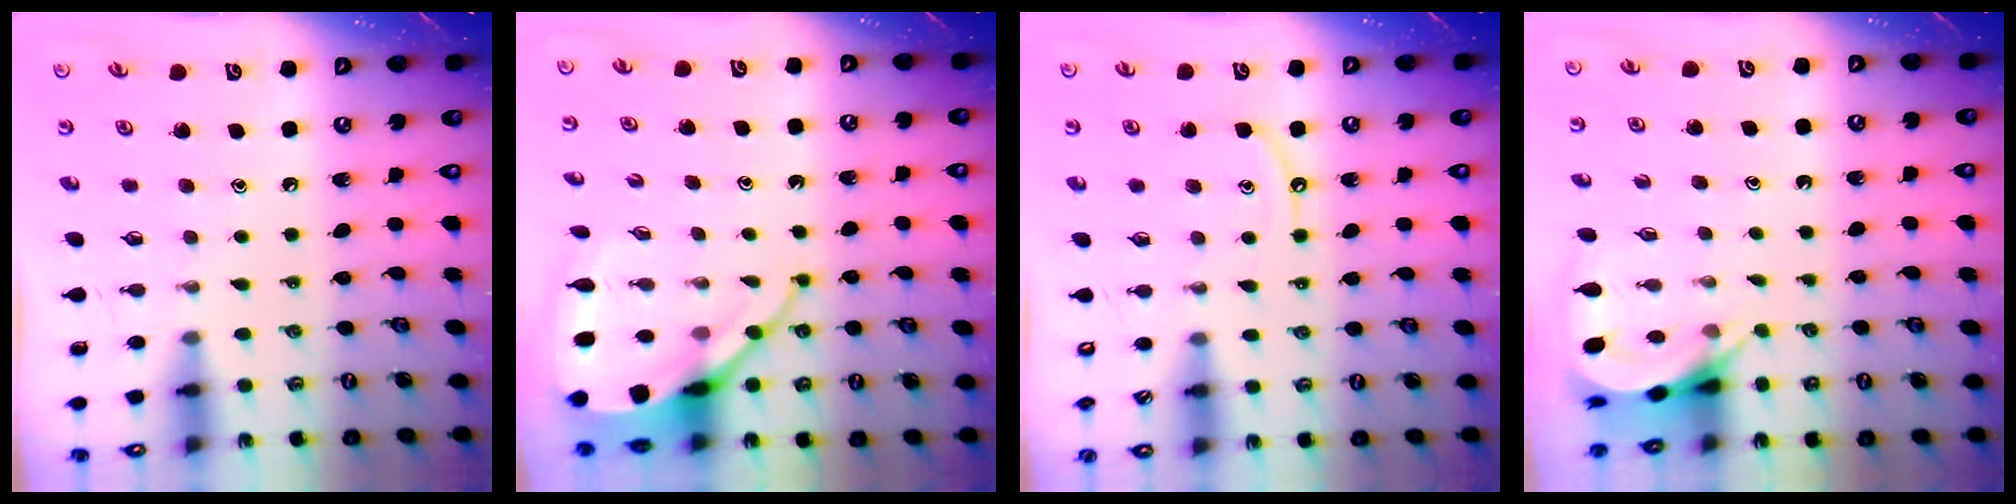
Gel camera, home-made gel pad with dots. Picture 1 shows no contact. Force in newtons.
{"total": 9.2, "press": 9.1, "slide": 1.1}
{"total": 6.1, "press": 6.0, "slide": 0.7}
{"total": 4.7, "press": 4.7, "slide": 0.3}